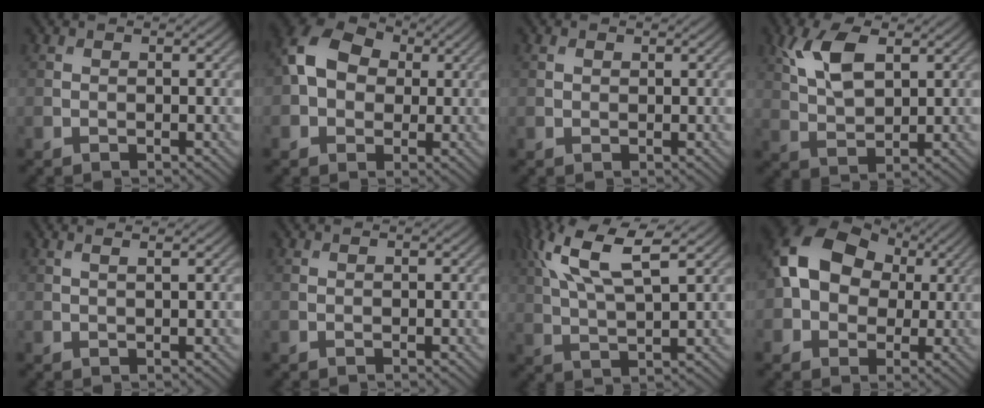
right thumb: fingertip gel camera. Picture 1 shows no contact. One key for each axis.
{"total": 8.7, "fx": 1.2, "fy": 6.6, "fz": 5.6, "tx": -0.124, "ty": 0.017, "tz": 0.013}
{"total": 0.7, "fx": 0.4, "fy": 0.5, "fz": 0.4, "tx": -0.009, "ty": 0.000, "tz": 0.006}
{"total": 7.2, "fx": 2.9, "fy": 3.6, "fz": 5.5, "tx": -0.123, "ty": 0.005, "tz": 0.055}
{"total": 1.6, "fx": 0.9, "fy": 0.3, "fz": 1.3, "tx": -0.018, "ty": 0.004, "tz": 0.007}
{"total": 0.0}
{"total": 10.7, "fx": 5.0, "fy": 3.5, "fz": 8.8, "tx": -0.204, "ty": 0.016, "tz": 0.095}
{"total": 12.0, "fx": 1.9, "fy": 9.1, "fz": 7.6, "tx": -0.159, "ty": 0.012, "tz": 0.018}